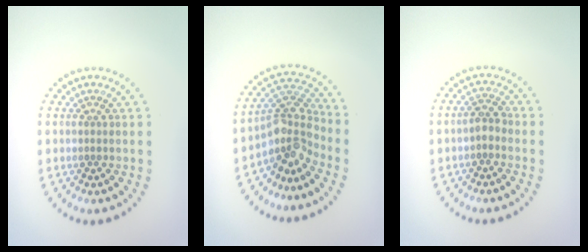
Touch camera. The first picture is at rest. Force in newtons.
{"total": 4.3, "press": 3.1, "slide": 3.0}
{"total": 1.6, "press": 1.4, "slide": 0.7}